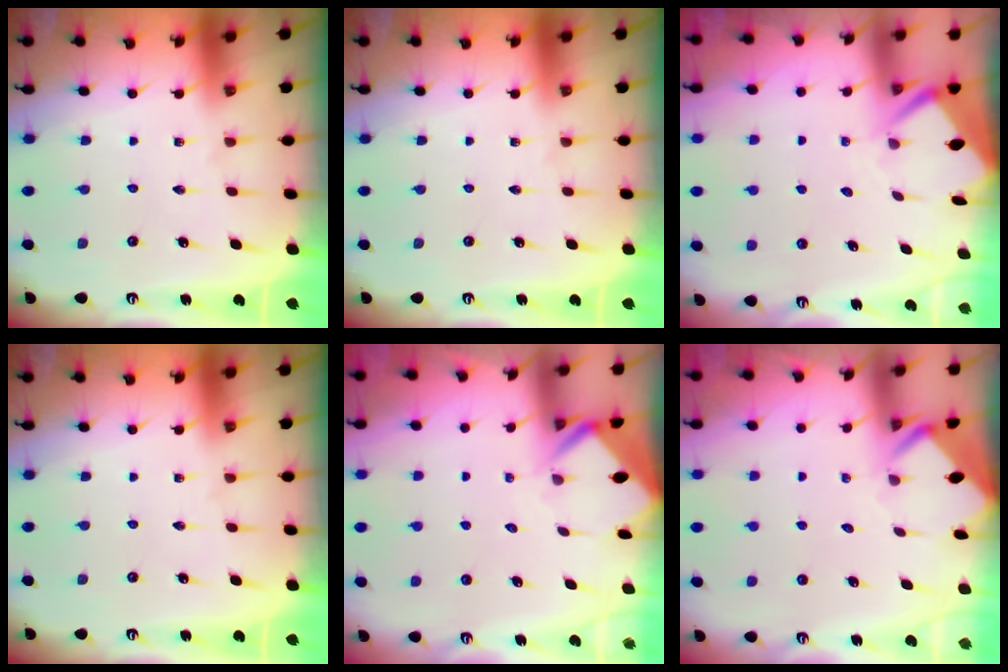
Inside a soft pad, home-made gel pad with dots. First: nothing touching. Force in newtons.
{"total": 0.0}
{"total": 3.4, "press": 3.4, "slide": 0.3}
{"total": 0.0}
{"total": 3.3, "press": 3.3, "slide": 0.3}
{"total": 3.5, "press": 3.5, "slide": 0.3}